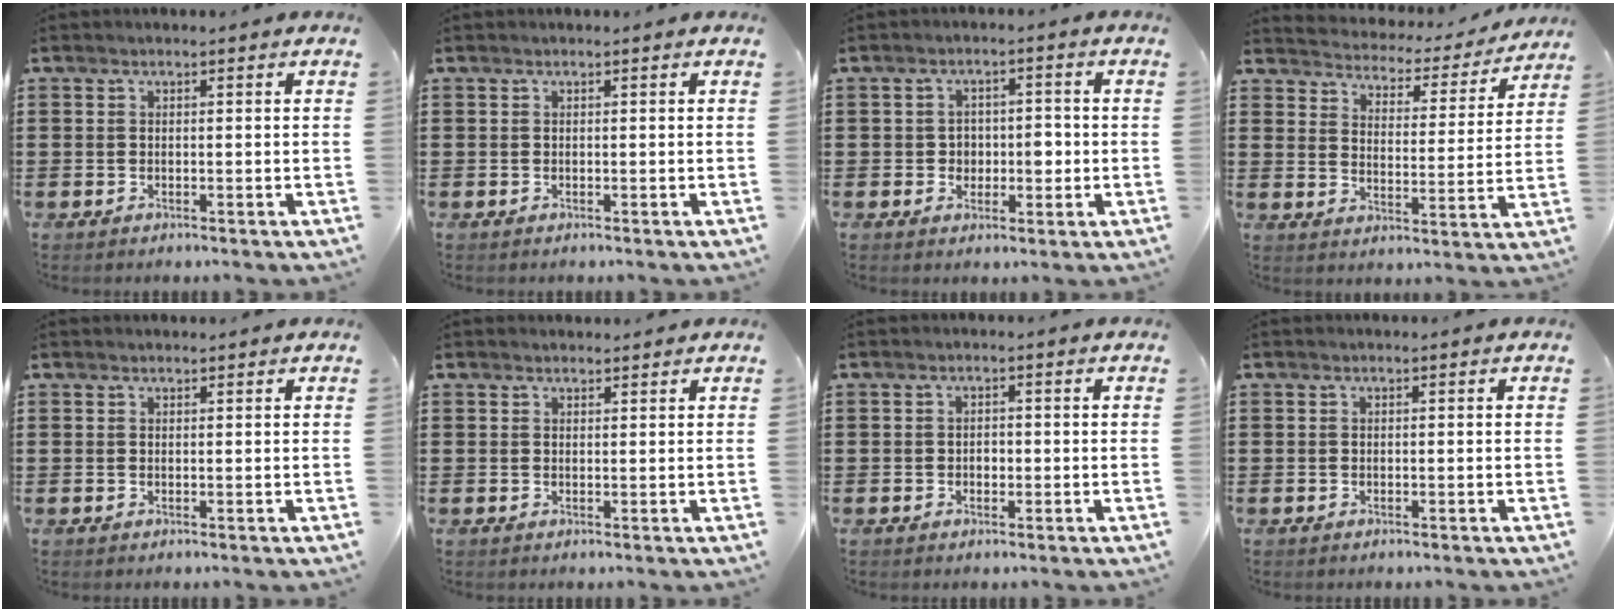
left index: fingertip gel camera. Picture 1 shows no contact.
{"total": 0.0}
{"total": 3.3, "force": [-0.4, 2.7, 1.9], "torque": [-0.038, 0.003, -0.015]}
{"total": 3.1, "force": [3.0, 0.4, -0.2], "torque": [-0.020, -0.031, 0.043]}
{"total": 0.6, "force": [0.6, 0.1, 0.0], "torque": [-0.002, 0.001, 0.012]}
{"total": 2.0, "force": [2.0, 0.6, 0.0], "torque": [-0.005, 0.001, 0.039]}
{"total": 1.1, "force": [-0.1, 0.8, 0.8], "torque": [-0.017, 0.004, -0.003]}
{"total": 0.0}